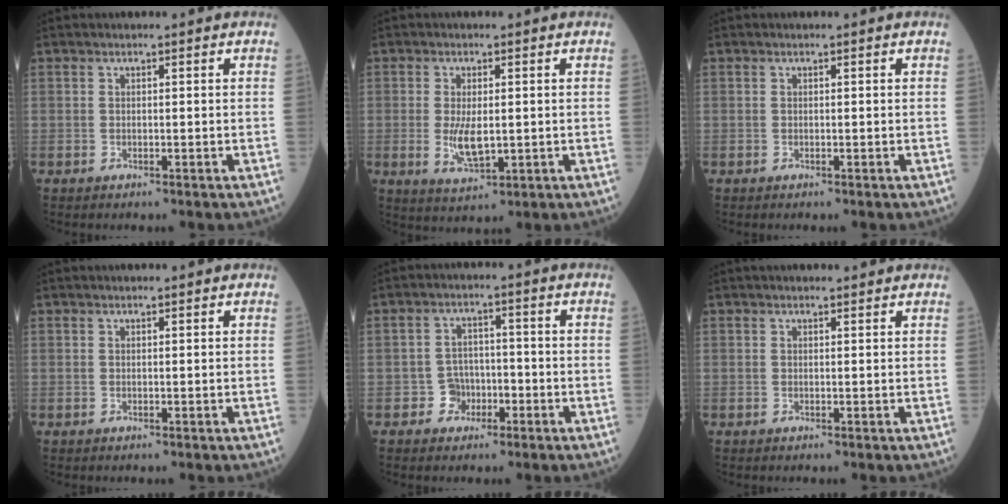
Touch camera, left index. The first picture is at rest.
{"total": 4.9, "force": [-0.3, 1.9, 4.5], "torque": [-0.091, -0.011, 0.002]}
{"total": 0.0}
{"total": 1.6, "force": [1.5, 0.1, 0.6], "torque": [-0.003, 0.020, 0.023]}
{"total": 3.6, "force": [-1.7, 3.1, 0.7], "torque": [-0.006, 0.012, -0.030]}
{"total": 4.7, "force": [4.4, 0.6, 1.4], "torque": [-0.010, 0.029, 0.053]}